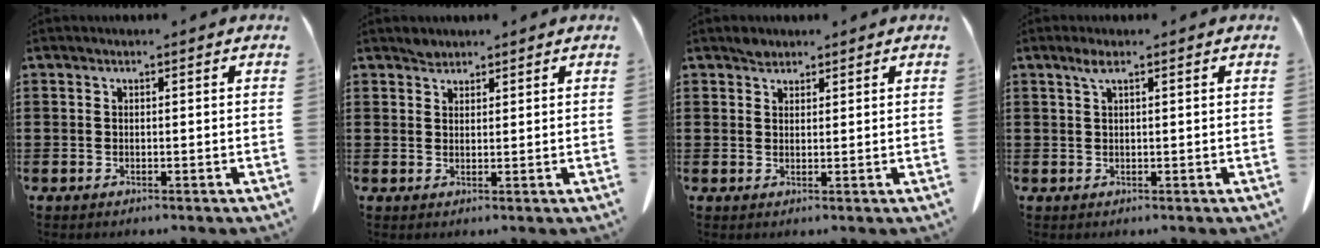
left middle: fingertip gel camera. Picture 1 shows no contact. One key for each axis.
{"total": 1.5, "fx": 1.4, "fy": 0.5, "fz": 0.0, "tx": -0.004, "ty": -0.002, "tz": 0.029}
{"total": 1.7, "fx": 1.5, "fy": 0.7, "fz": 0.1, "tx": 0.002, "ty": -0.004, "tz": 0.030}
{"total": 1.9, "fx": 0.9, "fy": 0.3, "fz": 1.6, "tx": -0.034, "ty": 0.002, "tz": 0.016}